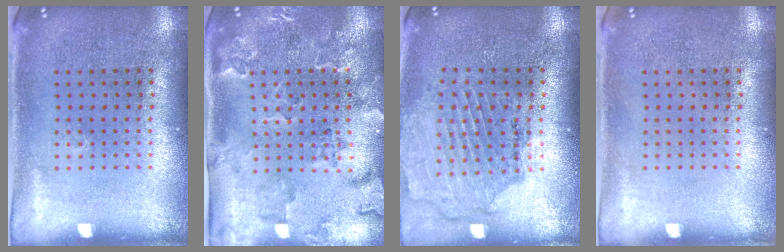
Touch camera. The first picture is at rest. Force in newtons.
{"total": 2.4, "press": 2.2, "slide": 0.8}
{"total": 1.6, "press": 1.5, "slide": 0.3}
{"total": 0.0}